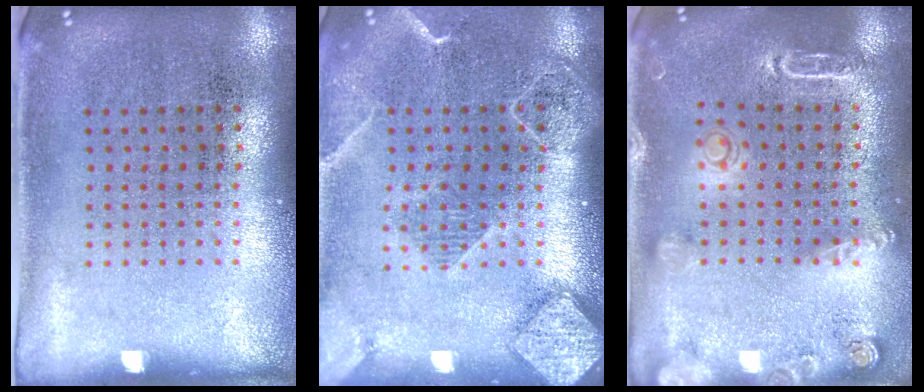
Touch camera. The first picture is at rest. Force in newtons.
{"total": 2.0, "press": 1.8, "slide": 0.8}
{"total": 1.8, "press": 1.8, "slide": 0.4}